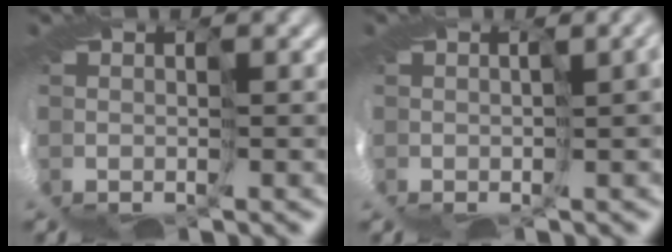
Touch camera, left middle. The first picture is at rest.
{"total": 3.2, "force": [-0.6, 1.0, 3.0], "torque": [-0.049, 0.001, 0.003]}